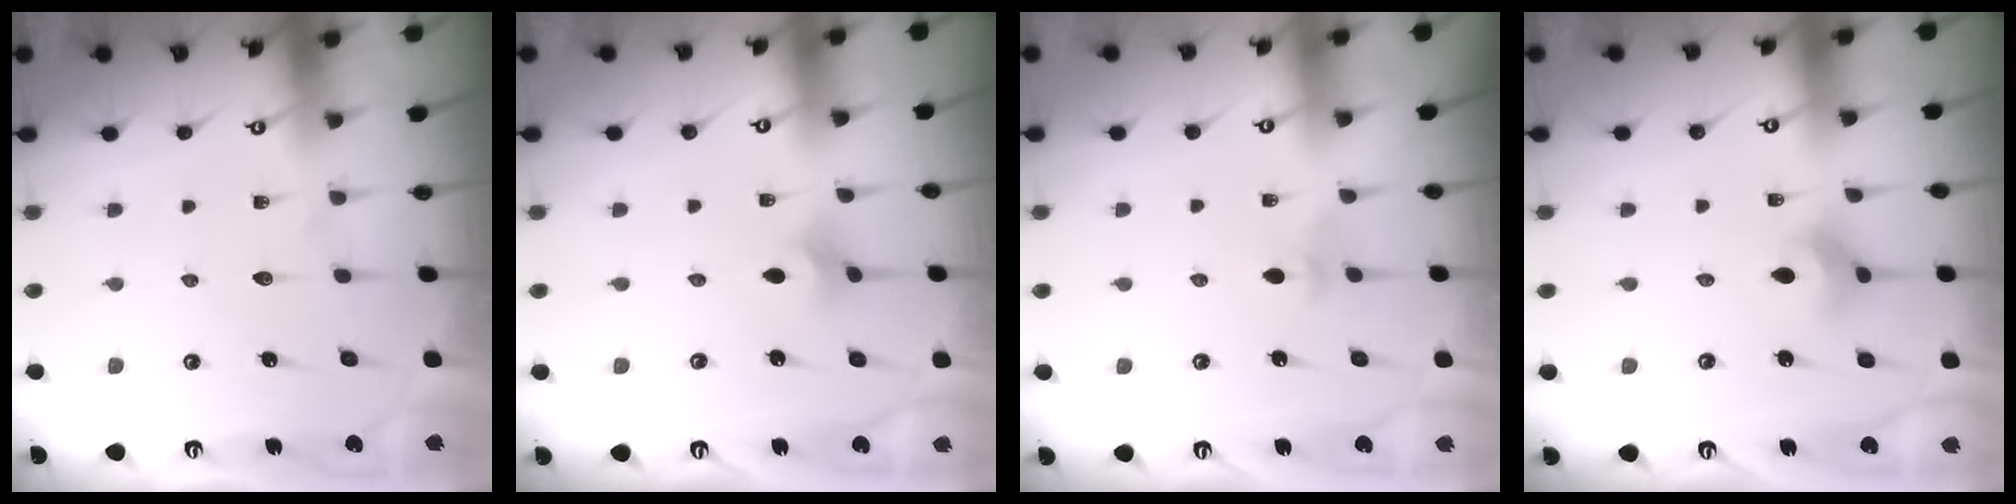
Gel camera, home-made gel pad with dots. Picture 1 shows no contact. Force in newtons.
{"total": 1.8, "press": 1.7, "slide": 0.5}
{"total": 3.2, "press": 3.1, "slide": 0.7}
{"total": 5.0, "press": 5.0, "slide": 0.8}